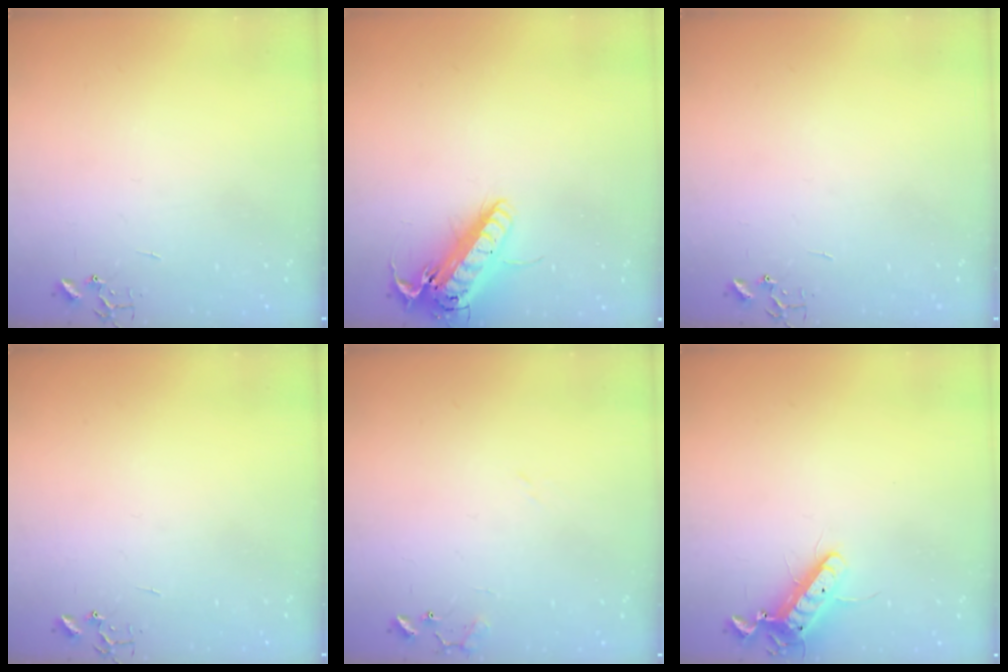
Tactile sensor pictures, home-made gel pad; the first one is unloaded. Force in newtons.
{"total": 17.8, "press": 17.5, "slide": 3.3}
{"total": 0.0}
{"total": 0.0}
{"total": 9.5, "press": 9.5, "slide": 0.7}
{"total": 11.6, "press": 11.4, "slide": 2.2}